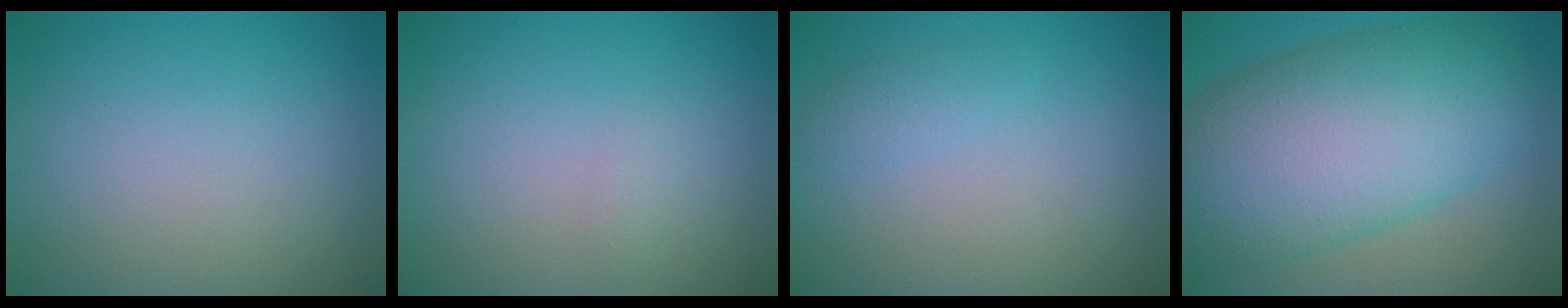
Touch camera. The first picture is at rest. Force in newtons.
{"total": 0.6, "press": 0.6, "slide": 0.0}
{"total": 1.1, "press": 1.1, "slide": 0.0}
{"total": 13.2, "press": 13.2, "slide": 0.2}